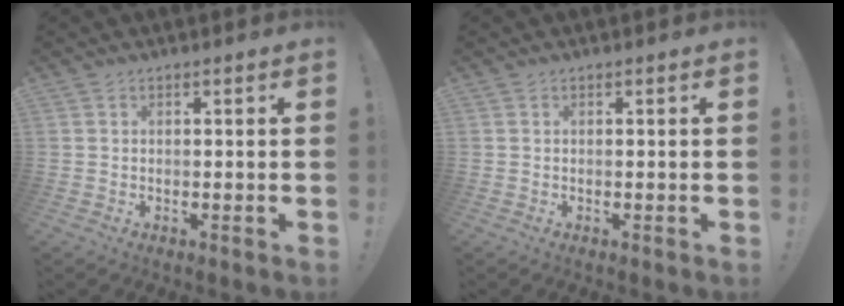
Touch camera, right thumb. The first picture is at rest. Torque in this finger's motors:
{"motor_torque": [0.00, 0.00, -0.05, 0.05, 0.00]}